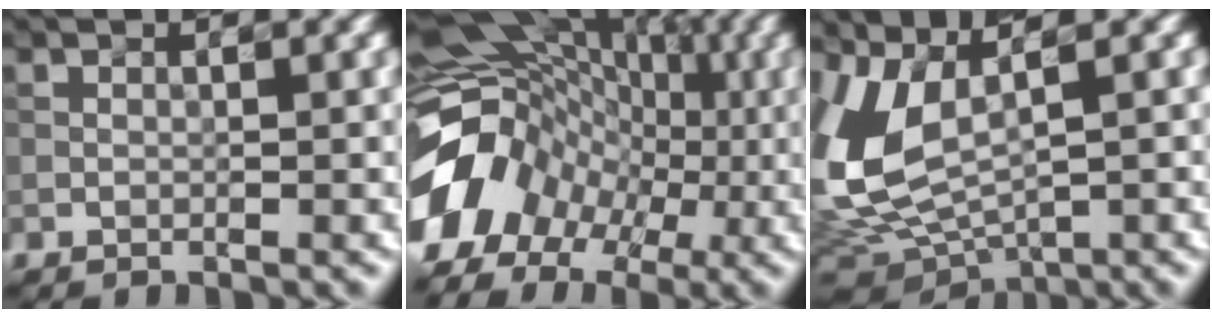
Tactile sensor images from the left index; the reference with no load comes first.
{"total": 11.0, "force": [-3.7, 8.5, 5.8], "torque": [-0.108, 0.011, -0.066]}
{"total": 8.5, "force": [0.8, 4.2, 7.4], "torque": [-0.182, -0.010, 0.031]}